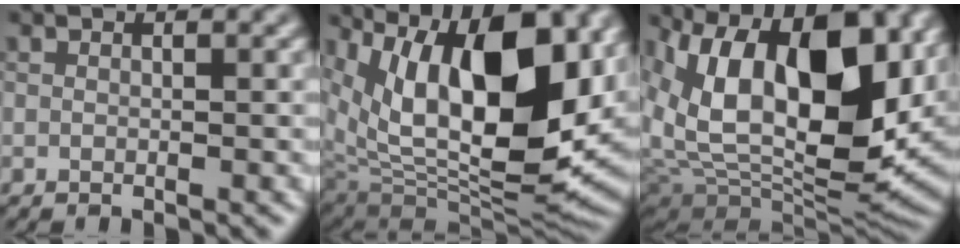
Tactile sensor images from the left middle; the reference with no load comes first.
{"total": 16.0, "force": [5.8, 8.1, 12.6], "torque": [-0.193, 0.007, 0.106]}
{"total": 17.9, "force": [5.2, 9.6, 14.1], "torque": [-0.246, 0.021, 0.085]}